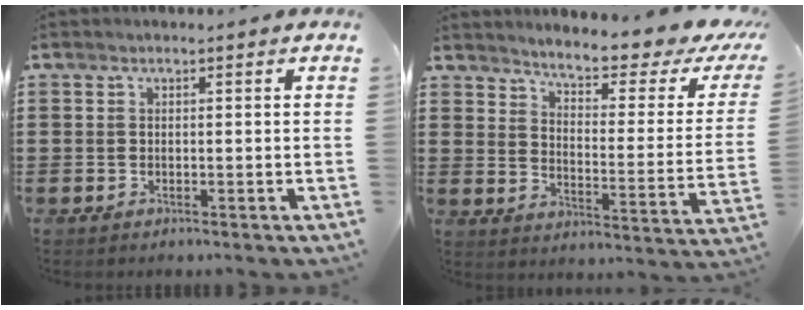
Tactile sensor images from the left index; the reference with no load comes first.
{"total": 5.1, "force": [4.5, 0.0, 2.4], "torque": [-0.063, -0.041, 0.068]}